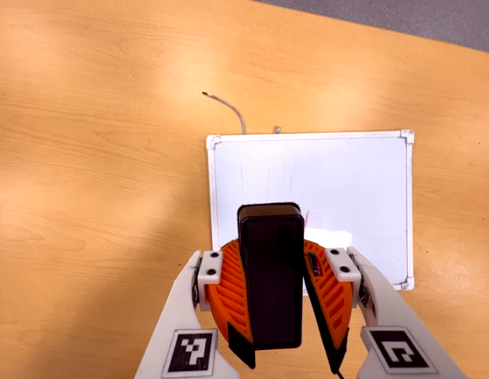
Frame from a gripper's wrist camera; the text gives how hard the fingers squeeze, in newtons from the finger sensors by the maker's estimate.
{"total": 10.1, "left": 10.4, "right": 9.8}